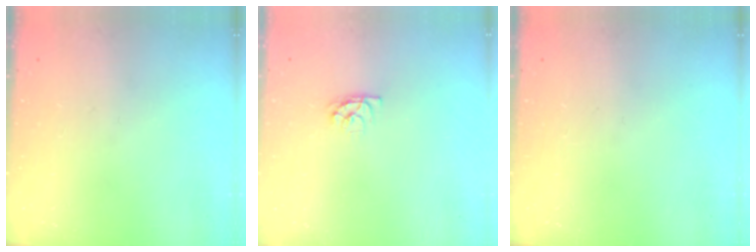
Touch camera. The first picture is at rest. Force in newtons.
{"total": 3.9, "press": 3.9, "slide": 0.3}
{"total": 0.0}